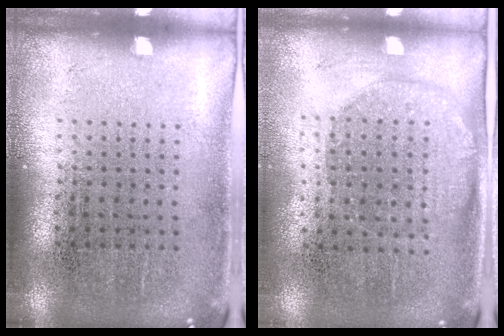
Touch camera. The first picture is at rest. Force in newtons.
{"total": 1.5, "press": 1.3, "slide": 0.7}